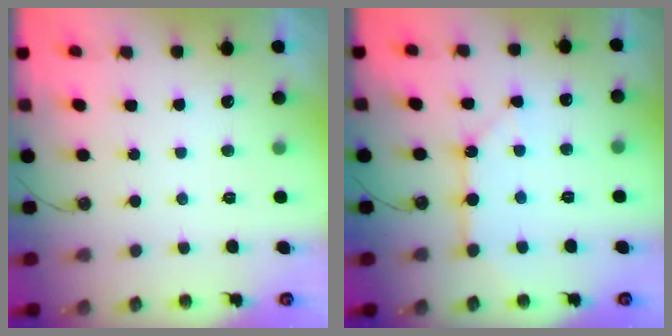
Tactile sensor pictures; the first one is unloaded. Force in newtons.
{"total": 6.3, "press": 6.3, "slide": 0.7}